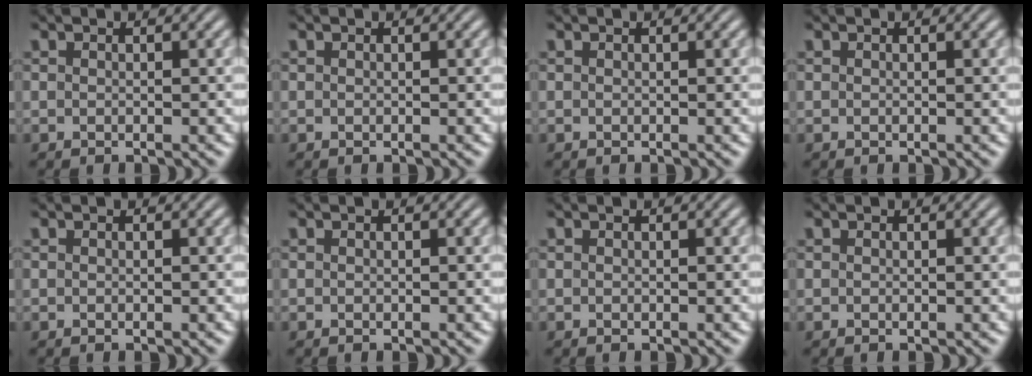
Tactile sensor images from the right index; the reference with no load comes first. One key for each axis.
{"total": 0.0}
{"total": 0.0}
{"total": 0.0}
{"total": 0.0}
{"total": 0.0}
{"total": 0.0}
{"total": 0.0}